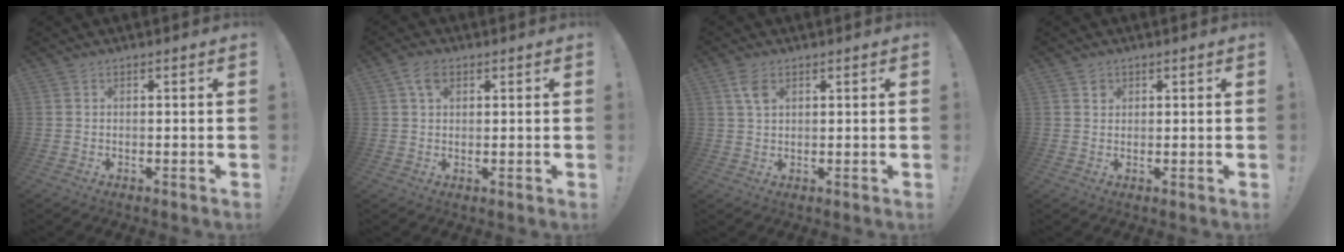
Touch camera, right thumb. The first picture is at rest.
{"total": 4.6, "force": [2.0, 2.9, 3.0], "torque": [-0.051, 0.004, 0.038]}
{"total": 4.4, "force": [2.1, 2.5, 3.0], "torque": [-0.045, -0.003, 0.037]}
{"total": 1.8, "force": [0.8, 1.5, 0.1], "torque": [0.011, -0.006, 0.013]}